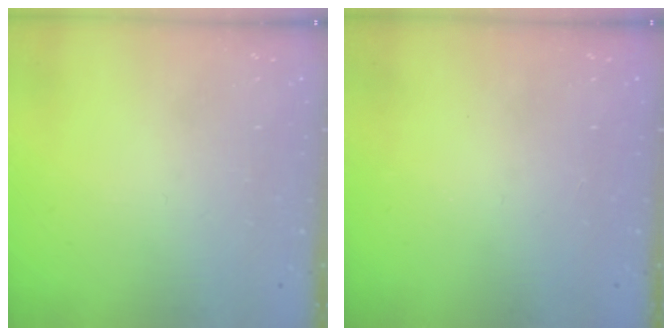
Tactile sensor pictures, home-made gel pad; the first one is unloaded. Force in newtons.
{"total": 0.9, "press": 0.9, "slide": 0.1}